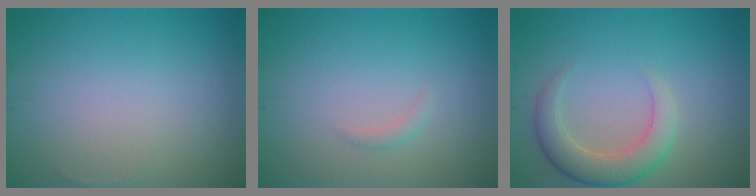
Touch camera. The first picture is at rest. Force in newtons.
{"total": 0.7, "press": 0.7, "slide": 0.0}
{"total": 4.0, "press": 3.9, "slide": 0.4}